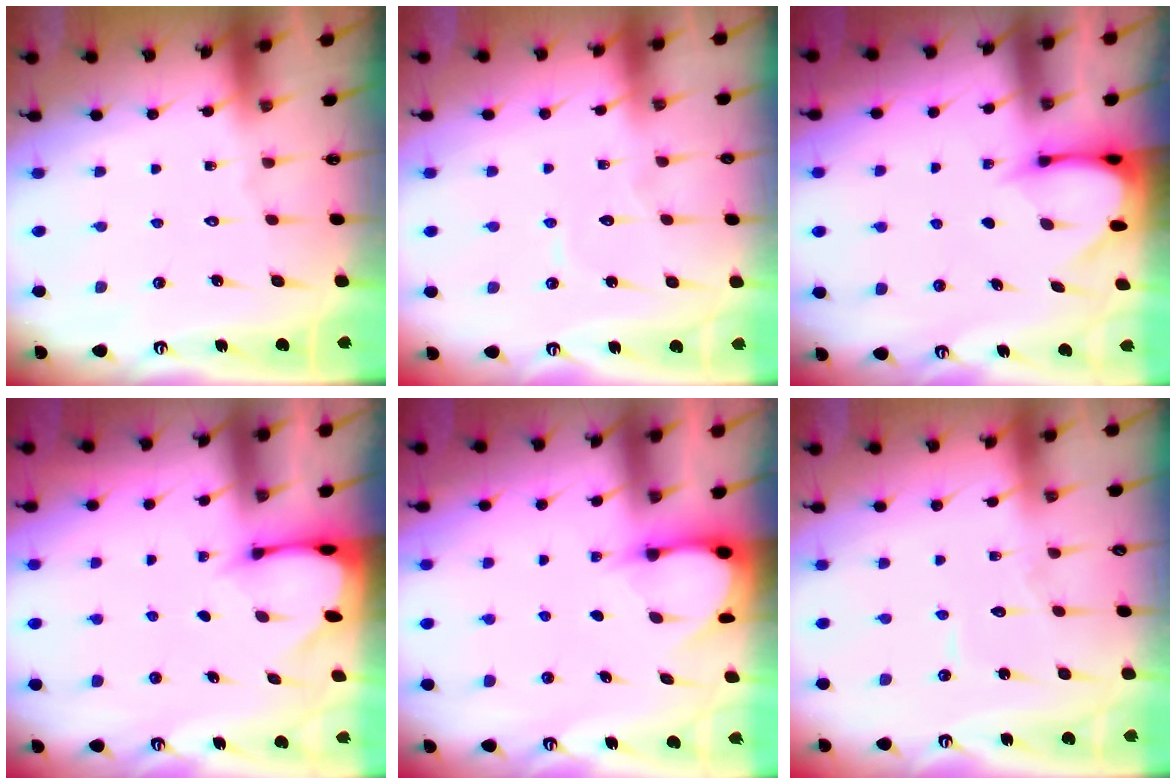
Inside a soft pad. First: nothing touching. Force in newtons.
{"total": 3.6, "press": 3.6, "slide": 0.3}
{"total": 3.4, "press": 3.4, "slide": 0.3}
{"total": 2.0, "press": 2.0, "slide": 0.1}
{"total": 3.1, "press": 3.1, "slide": 0.3}
{"total": 5.2, "press": 5.2, "slide": 0.4}